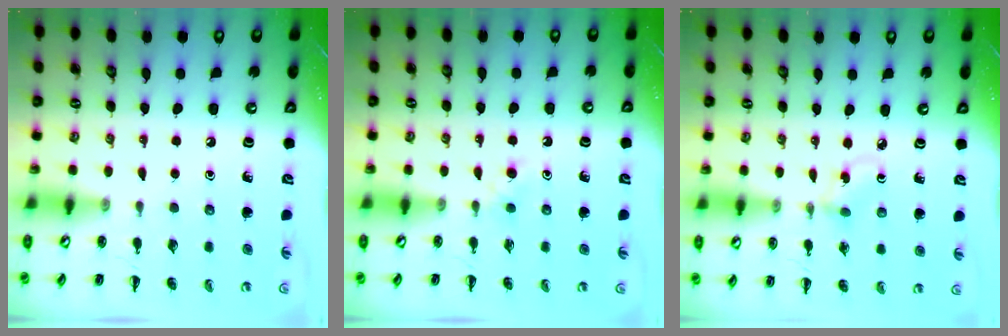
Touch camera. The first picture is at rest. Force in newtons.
{"total": 2.6, "press": 2.4, "slide": 1.0}
{"total": 3.1, "press": 2.8, "slide": 1.3}